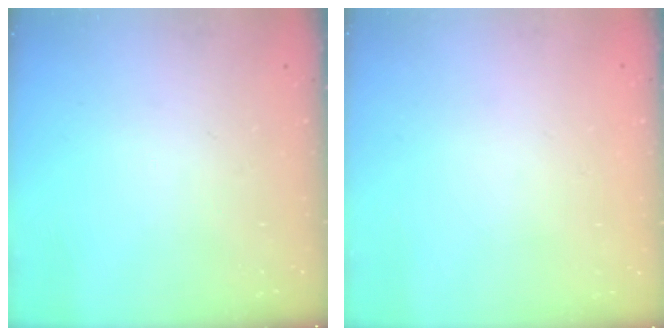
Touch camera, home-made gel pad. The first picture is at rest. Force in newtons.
{"total": 1.9, "press": 1.9, "slide": 0.2}